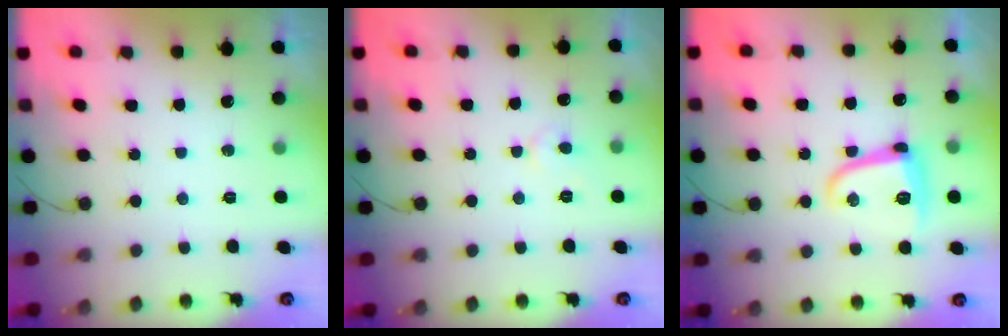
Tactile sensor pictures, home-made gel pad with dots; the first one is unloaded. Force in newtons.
{"total": 3.8, "press": 3.8, "slide": 0.3}
{"total": 10.5, "press": 10.5, "slide": 0.7}